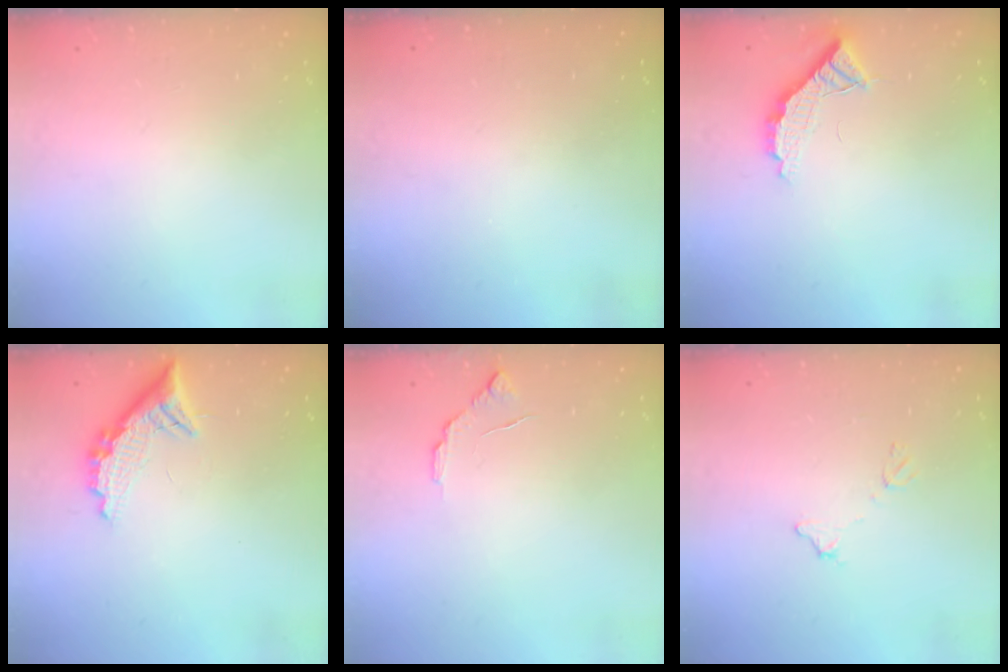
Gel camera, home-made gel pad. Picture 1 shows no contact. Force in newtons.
{"total": 2.9, "press": 2.8, "slide": 0.8}
{"total": 9.1, "press": 9.1, "slide": 0.8}
{"total": 10.9, "press": 10.9, "slide": 0.4}
{"total": 6.3, "press": 6.2, "slide": 0.6}
{"total": 7.0, "press": 7.0, "slide": 0.3}